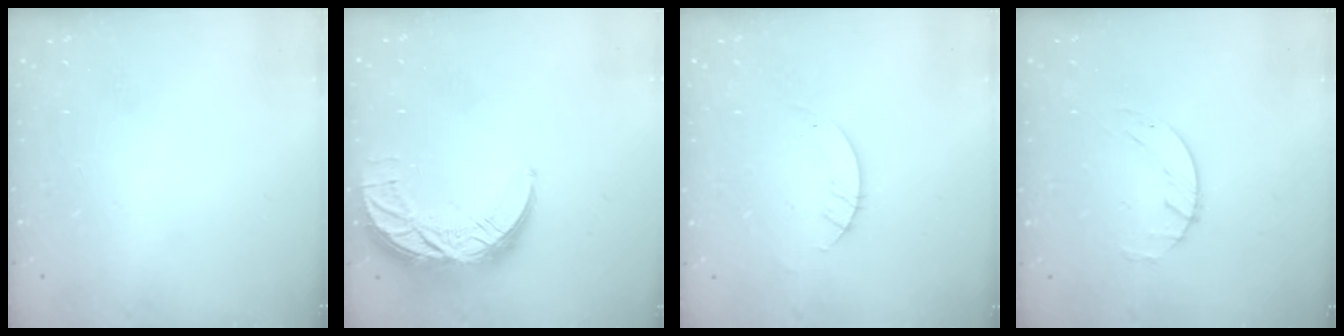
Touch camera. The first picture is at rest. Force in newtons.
{"total": 11.8, "press": 11.8, "slide": 0.8}
{"total": 2.8, "press": 2.8, "slide": 0.2}
{"total": 1.6, "press": 1.6, "slide": 0.3}